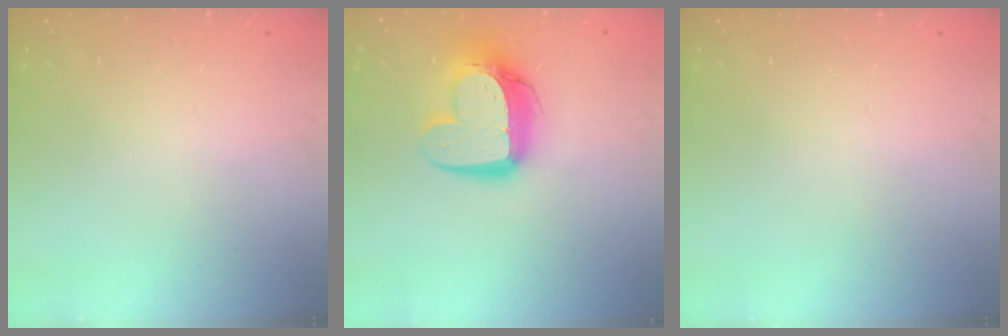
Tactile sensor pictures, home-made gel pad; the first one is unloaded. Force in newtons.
{"total": 14.2, "press": 14.2, "slide": 1.4}
{"total": 0.0}